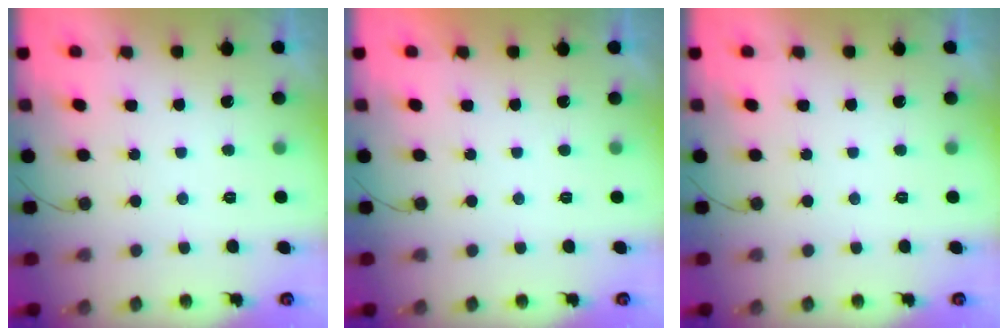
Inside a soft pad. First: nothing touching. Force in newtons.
{"total": 1.7, "press": 1.7, "slide": 0.1}
{"total": 0.0}